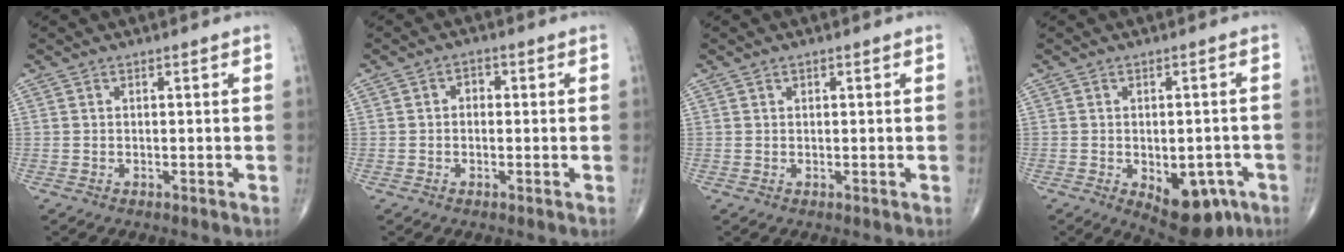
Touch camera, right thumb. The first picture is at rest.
{"total": 2.1, "force": [0.1, 1.6, 1.3], "torque": [-0.008, 0.011, -0.005]}
{"total": 0.5, "force": [0.3, 0.3, 0.3], "torque": [0.000, -0.001, 0.003]}
{"total": 11.3, "force": [-4.7, 6.2, 8.2], "torque": [-0.080, 0.014, -0.052]}